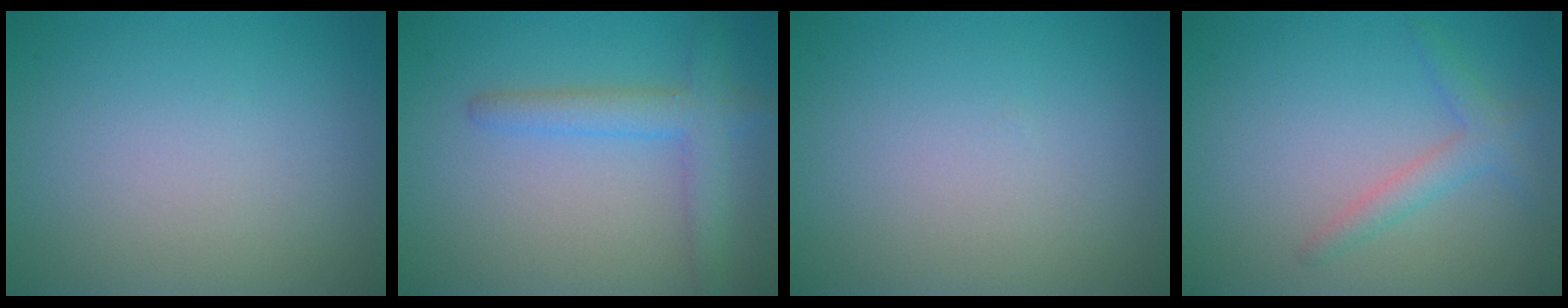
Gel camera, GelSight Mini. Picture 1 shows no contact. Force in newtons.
{"total": 3.3, "press": 3.3, "slide": 0.2}
{"total": 0.0}
{"total": 2.0, "press": 2.0, "slide": 0.1}